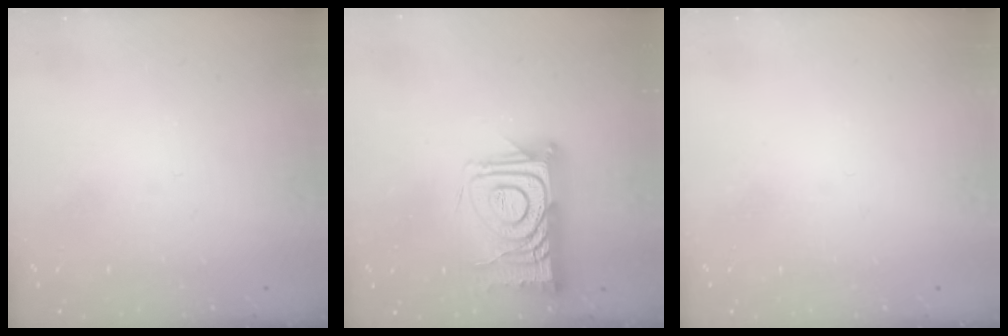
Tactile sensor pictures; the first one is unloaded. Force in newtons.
{"total": 15.4, "press": 15.3, "slide": 1.4}
{"total": 2.8, "press": 2.8, "slide": 0.4}